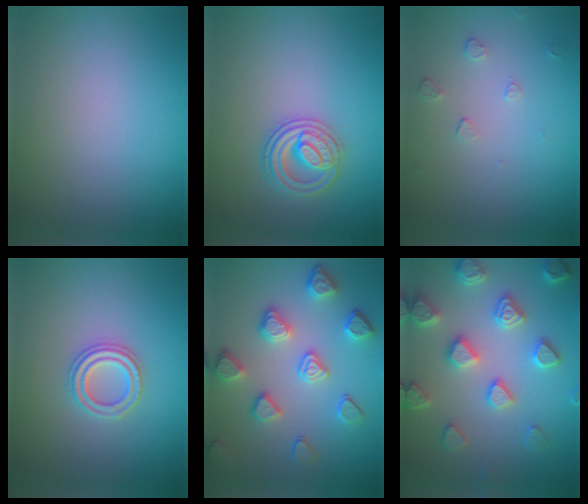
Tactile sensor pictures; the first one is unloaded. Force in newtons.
{"total": 3.1, "press": 3.0, "slide": 0.6}
{"total": 0.9, "press": 0.6, "slide": 0.7}
{"total": 2.4, "press": 2.3, "slide": 0.5}
{"total": 4.6, "press": 4.1, "slide": 2.1}
{"total": 5.0, "press": 4.7, "slide": 1.6}